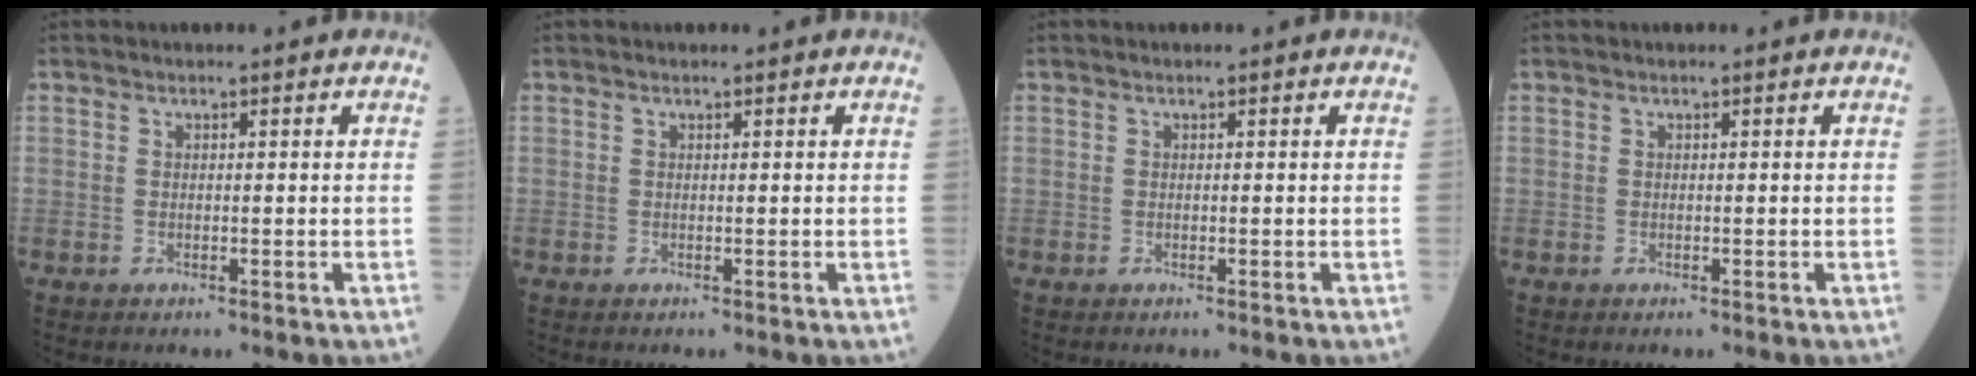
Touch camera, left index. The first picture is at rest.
{"total": 0.0}
{"total": 0.0}
{"total": 0.0}